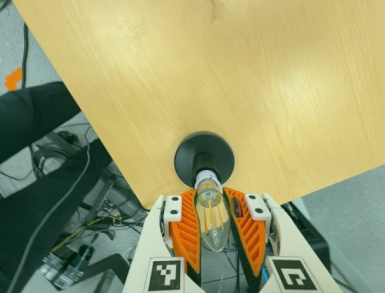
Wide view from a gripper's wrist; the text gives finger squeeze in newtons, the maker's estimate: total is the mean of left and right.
{"total": 23.7, "left": 23.4, "right": 24.1}